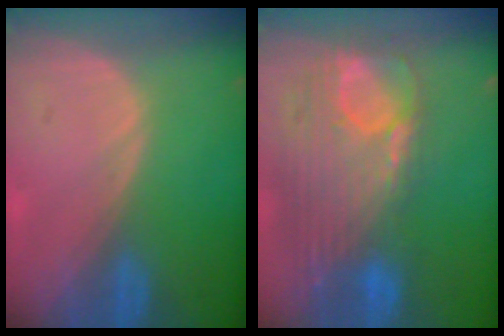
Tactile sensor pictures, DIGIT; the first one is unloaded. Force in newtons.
{"total": 12.7, "press": 10.7, "slide": 6.7}